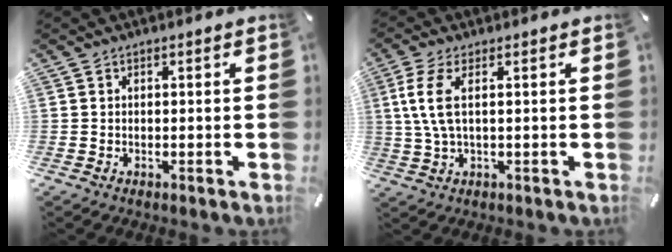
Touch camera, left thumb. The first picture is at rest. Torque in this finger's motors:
{"motor_torque": [0.07, 0.52, 0.66, -0.57, 0.17]}